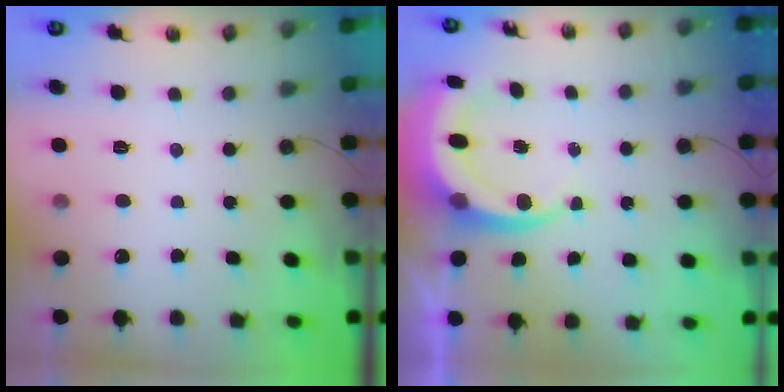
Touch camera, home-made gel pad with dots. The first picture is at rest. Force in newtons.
{"total": 8.3, "press": 7.9, "slide": 2.3}